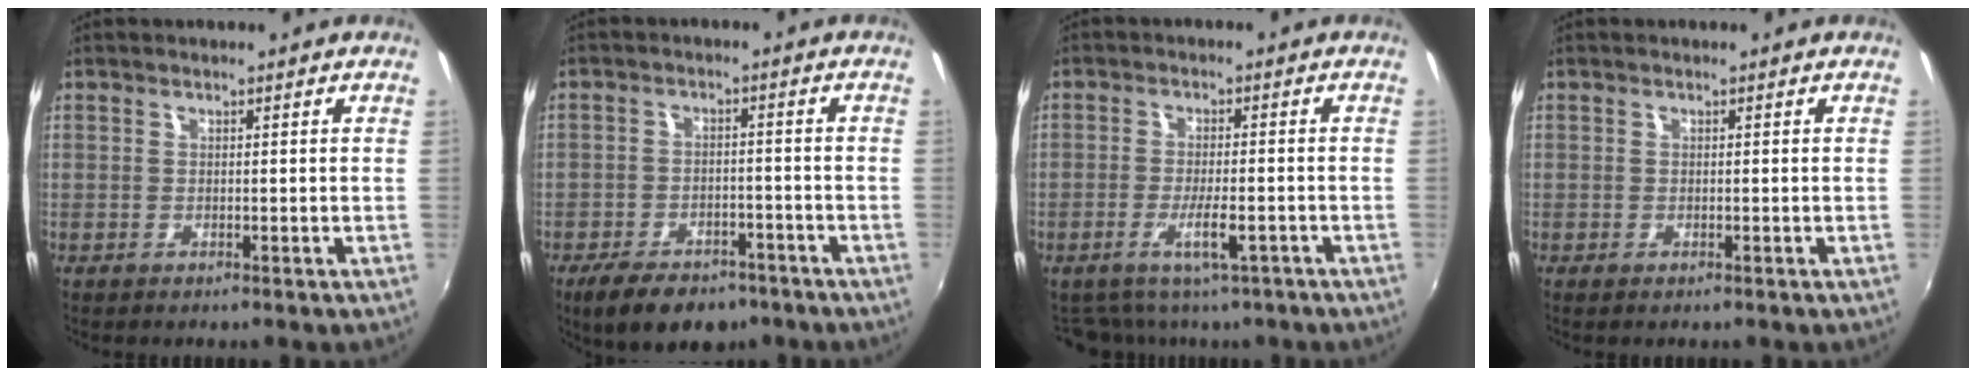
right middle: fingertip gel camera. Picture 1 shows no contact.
{"total": 11.0, "force": [-7.7, 5.6, 5.4], "torque": [-0.126, -0.005, -0.115]}
{"total": 5.5, "force": [-3.6, 1.7, 3.8], "torque": [-0.078, -0.014, -0.054]}
{"total": 0.0}